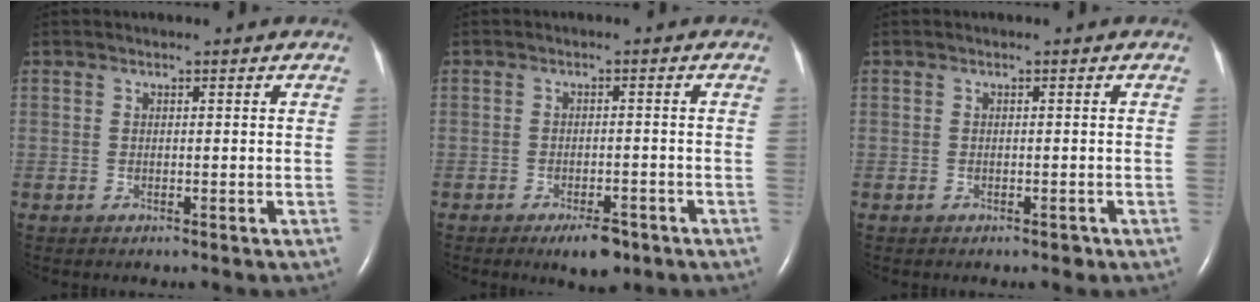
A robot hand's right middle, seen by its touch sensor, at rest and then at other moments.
{"total": 4.3, "force": [-2.9, 1.5, 2.8], "torque": [-0.045, -0.002, -0.038]}
{"total": 1.1, "force": [-0.7, 0.6, 0.7], "torque": [-0.010, 0.000, -0.005]}